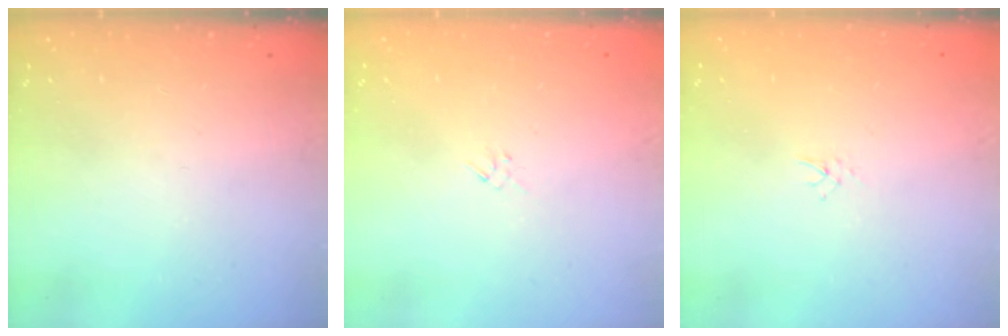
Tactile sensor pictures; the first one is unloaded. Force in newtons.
{"total": 1.3, "press": 1.2, "slide": 0.5}
{"total": 2.0, "press": 2.0, "slide": 0.3}